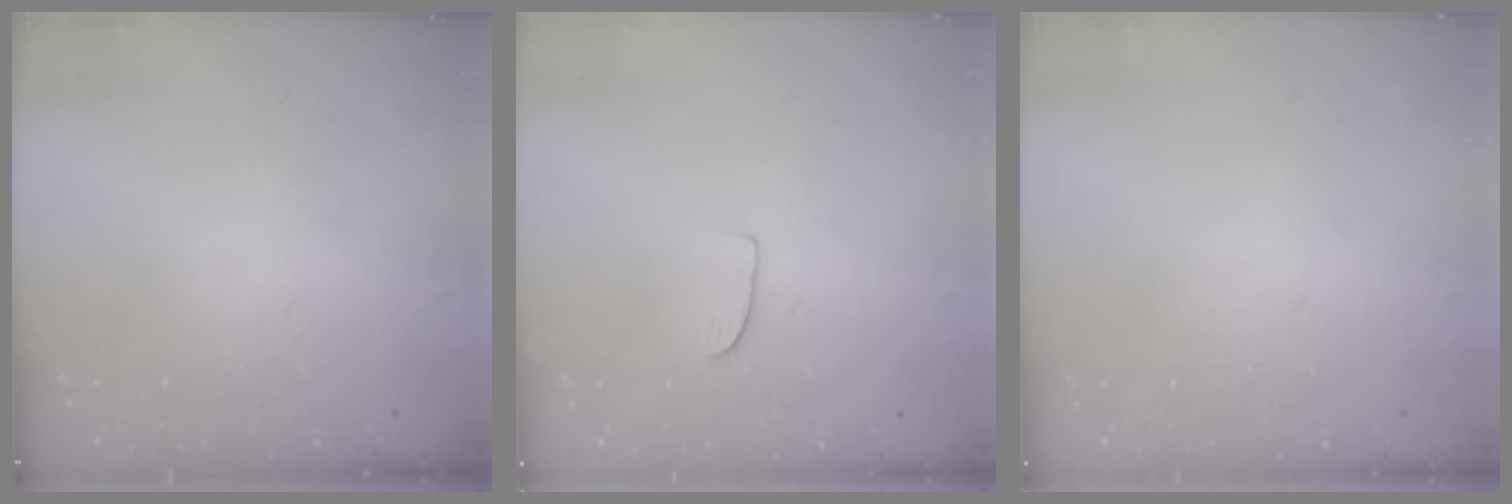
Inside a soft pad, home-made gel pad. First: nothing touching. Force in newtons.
{"total": 5.4, "press": 5.4, "slide": 0.3}
{"total": 0.0}